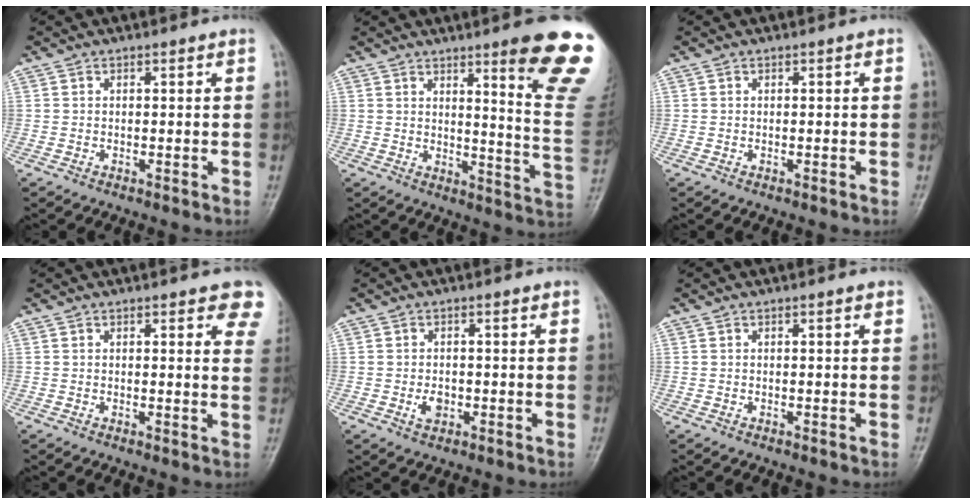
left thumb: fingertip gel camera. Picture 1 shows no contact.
{"total": 16.5, "force": [10.1, 1.5, 13.0], "torque": [-0.129, -0.069, 0.125]}
{"total": 0.0}
{"total": 7.4, "force": [4.5, 2.6, 5.3], "torque": [-0.029, -0.013, 0.042]}
{"total": 2.5, "force": [-0.5, 1.8, 1.7], "torque": [-0.024, 0.000, -0.006]}
{"total": 0.5, "force": [0.3, 0.0, 0.4], "torque": [-0.008, 0.000, 0.002]}